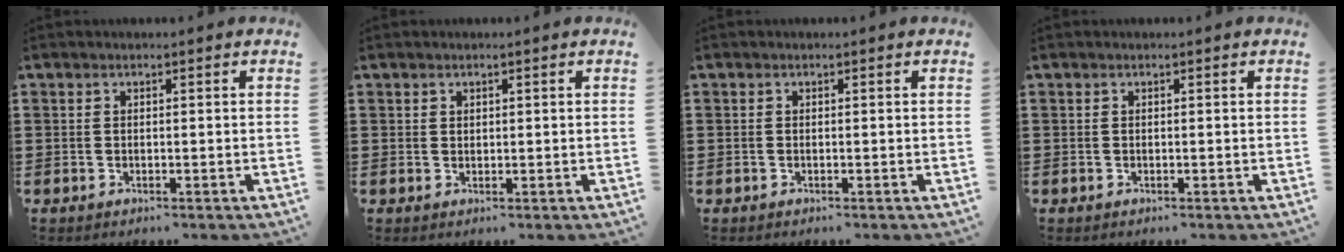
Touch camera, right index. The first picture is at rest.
{"total": 0.9, "force": [0.7, 0.6, 0.2], "torque": [-0.004, 0.001, 0.014]}
{"total": 0.0}
{"total": 0.0}